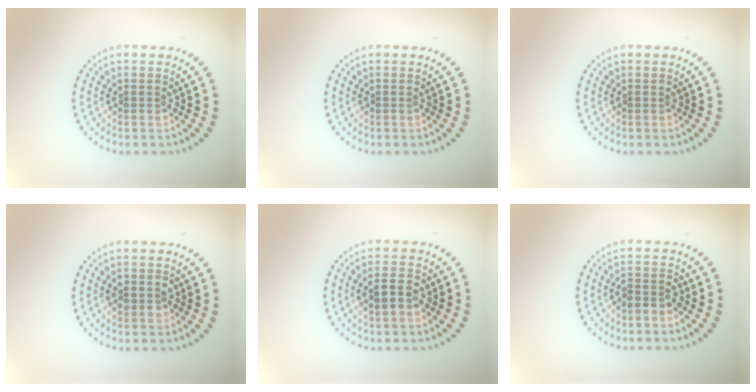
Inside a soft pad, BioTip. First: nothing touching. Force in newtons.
{"total": 0.0}
{"total": 0.0}
{"total": 1.3, "press": 1.3, "slide": 0.1}
{"total": 2.6, "press": 2.6, "slide": 0.6}
{"total": 1.6, "press": 1.3, "slide": 0.8}